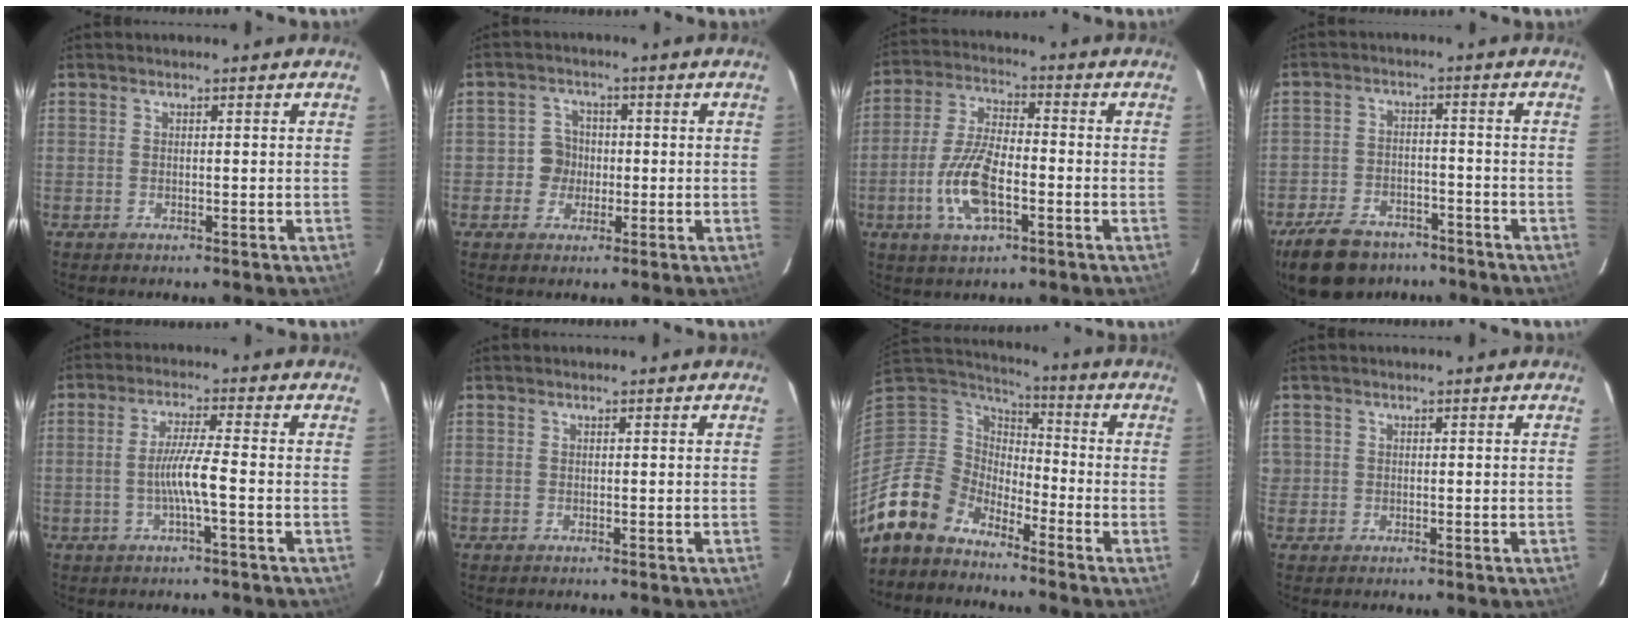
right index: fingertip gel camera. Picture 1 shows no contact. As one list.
[{"total": 3.8, "force": [-0.6, 3.7, 0.2], "torque": [0.003, 0.014, -0.014]}, {"total": 11.6, "force": [-4.0, 4.7, 9.8], "torque": [-0.207, -0.001, -0.074]}, {"total": 14.1, "force": [-10.5, 7.3, 6.1], "torque": [-0.150, 0.001, -0.157]}, {"total": 5.4, "force": [-1.8, -0.7, 5.1], "torque": [-0.101, -0.002, -0.032]}, {"total": 0.0}, {"total": 11.5, "force": [-9.5, 6.2, 2.0], "torque": [-0.066, 0.022, -0.188]}, {"total": 1.5, "force": [-0.2, 1.5, -0.1], "torque": [0.006, 0.007, -0.001]}]